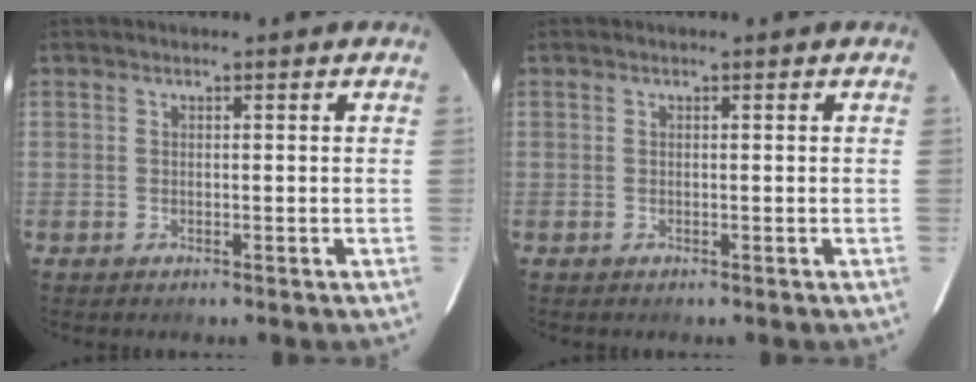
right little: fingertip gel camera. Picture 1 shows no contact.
{"total": 0.0}